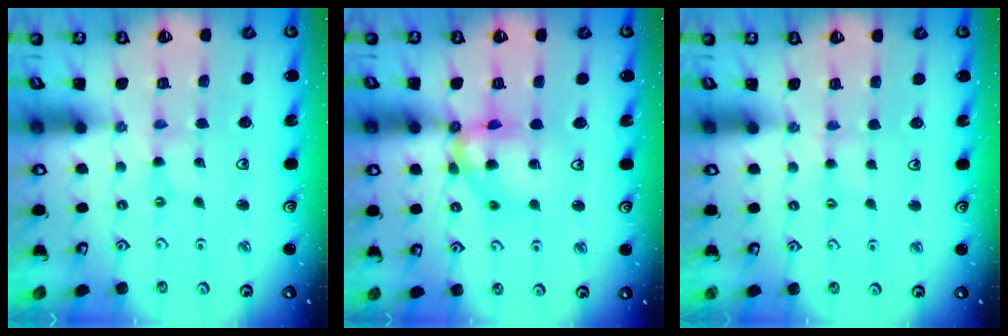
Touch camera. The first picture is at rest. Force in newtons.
{"total": 11.7, "press": 11.6, "slide": 1.1}
{"total": 2.4, "press": 2.4, "slide": 0.4}